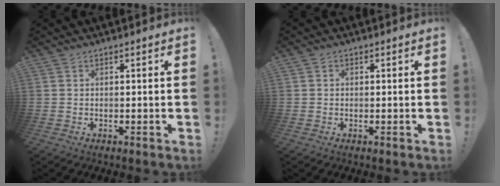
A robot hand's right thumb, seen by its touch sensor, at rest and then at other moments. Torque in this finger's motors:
{"motor_torque": [-0.22, 0.01, -0.24, 0.11, -0.04]}